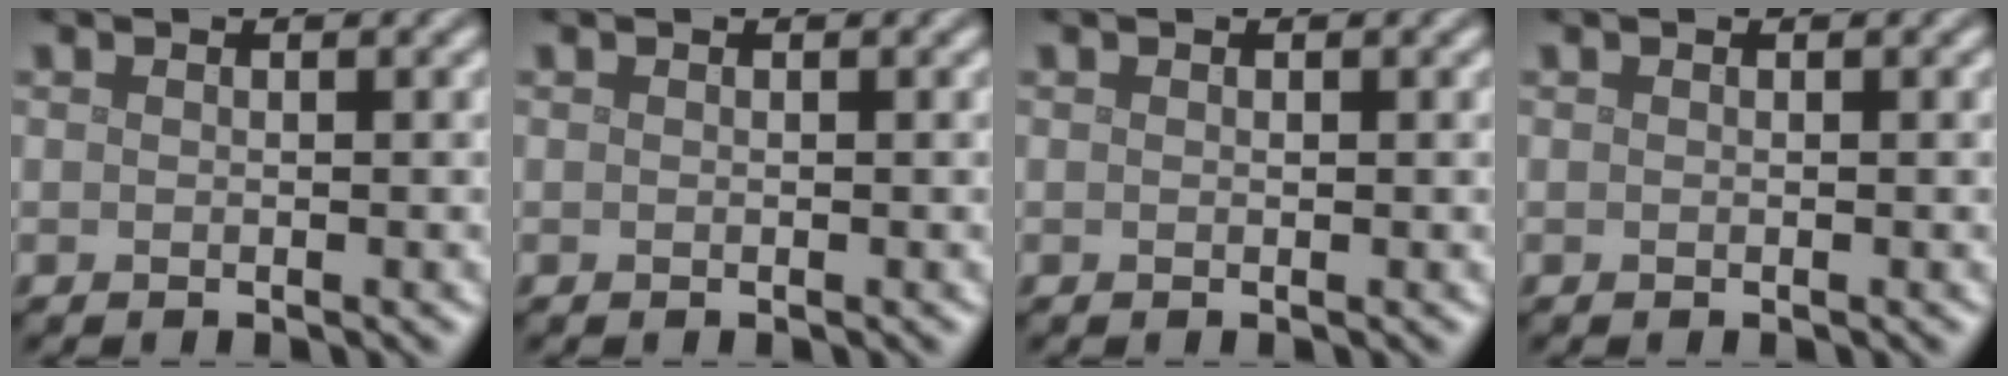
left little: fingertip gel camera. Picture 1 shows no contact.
{"total": 0.0}
{"total": 0.0}
{"total": 0.0}